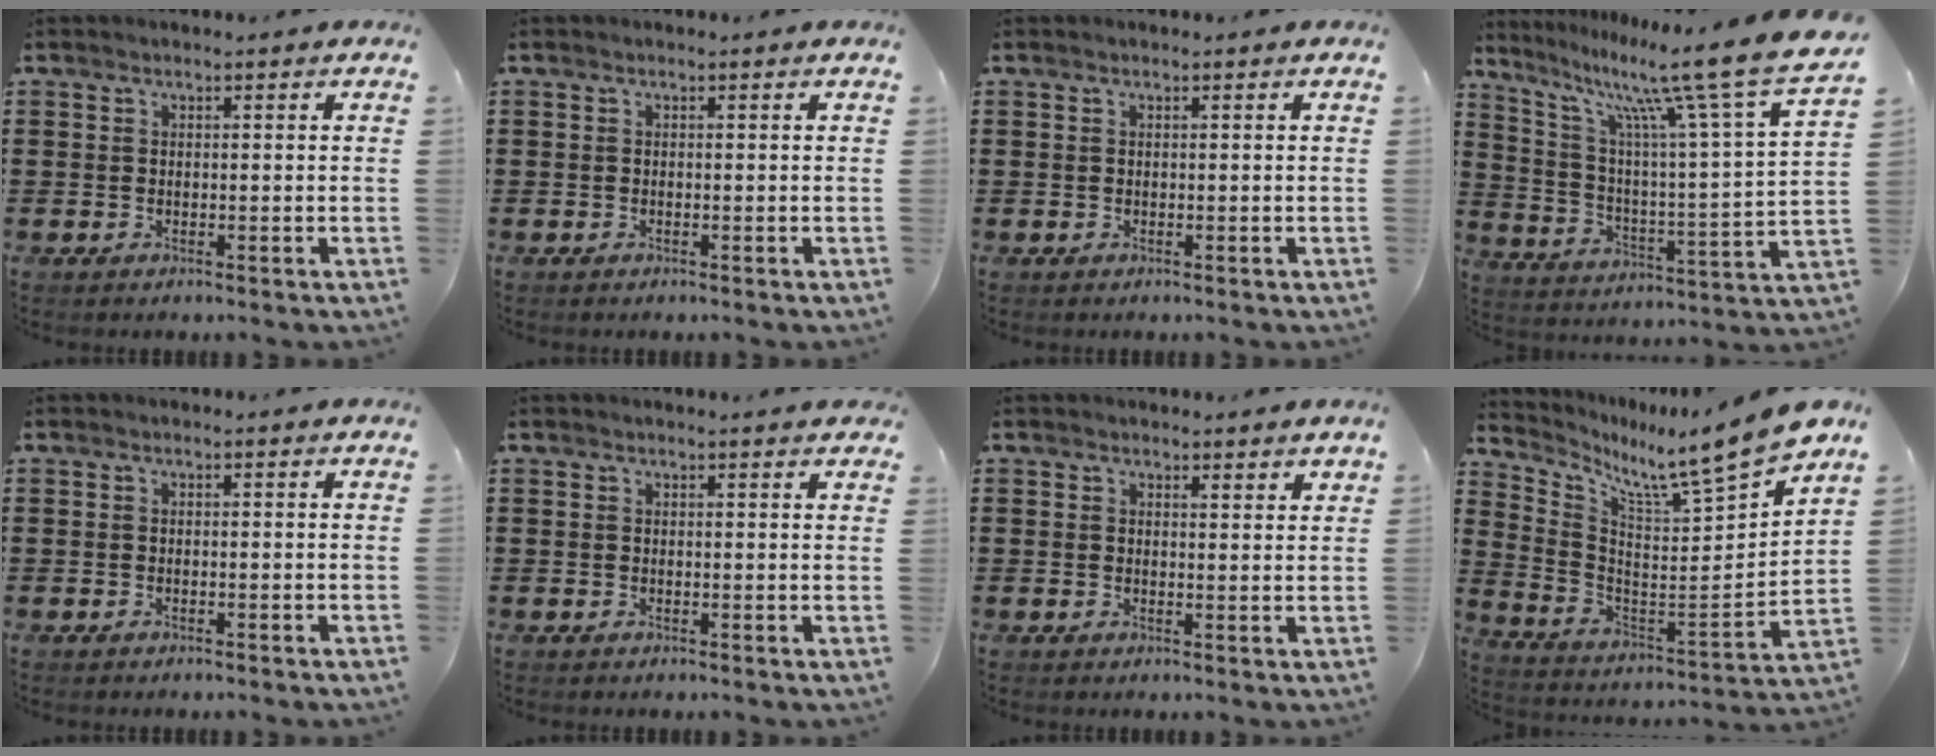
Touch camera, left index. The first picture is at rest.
{"total": 0.0}
{"total": 0.0}
{"total": 13.9, "force": [10.5, 0.2, 9.2], "torque": [-0.181, -0.076, 0.158]}
{"total": 0.0}
{"total": 1.2, "force": [1.1, 0.0, 0.4], "torque": [-0.010, 0.000, 0.021]}
{"total": 1.8, "force": [1.8, 0.4, 0.3], "torque": [-0.002, -0.002, 0.034]}
{"total": 9.0, "force": [8.5, -1.2, 2.6], "torque": [-0.076, -0.086, 0.129]}